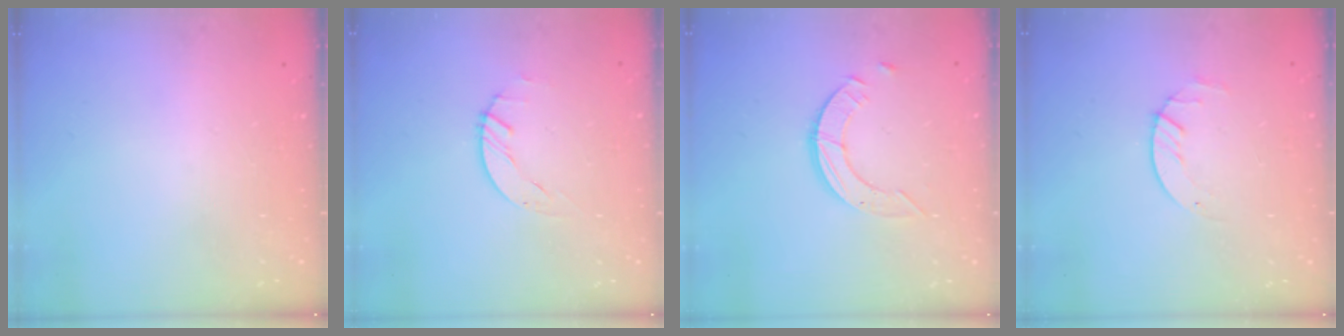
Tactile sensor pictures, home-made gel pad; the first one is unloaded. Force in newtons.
{"total": 1.5, "press": 1.4, "slide": 0.1}
{"total": 3.9, "press": 3.9, "slide": 0.3}
{"total": 1.4, "press": 1.4, "slide": 0.2}